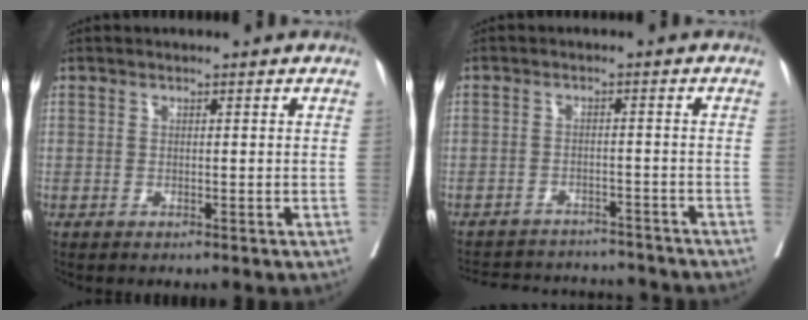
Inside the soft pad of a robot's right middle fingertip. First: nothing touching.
{"total": 12.4, "force": [-11.7, 3.7, 2.2], "torque": [-0.038, 0.015, -0.151]}